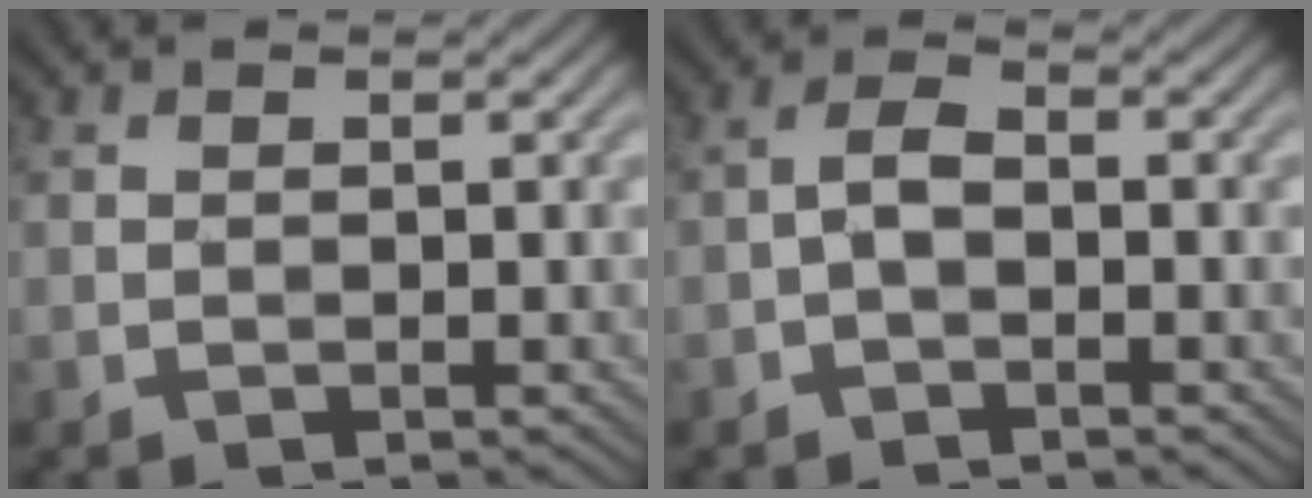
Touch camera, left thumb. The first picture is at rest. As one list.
[{"total": 2.6, "force": [-0.9, 1.3, 2.1], "torque": [-0.040, 0.008, -0.025]}]